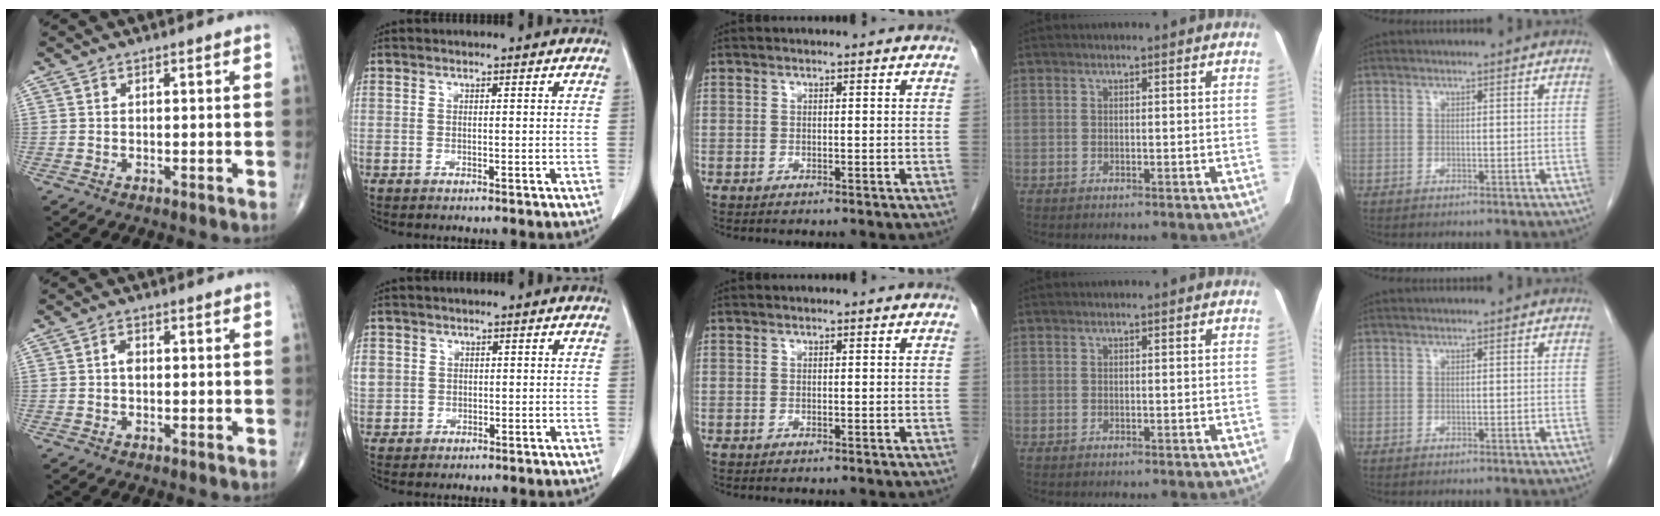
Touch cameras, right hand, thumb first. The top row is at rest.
{"thumb": {"total": 1.9, "force": [0.1, 1.2, 1.4], "torque": [-0.020, 0.003, -0.003]}, "index": {"total": 4.5, "force": [0.9, 4.2, 1.0], "torque": [-0.031, 0.007, 0.027]}}